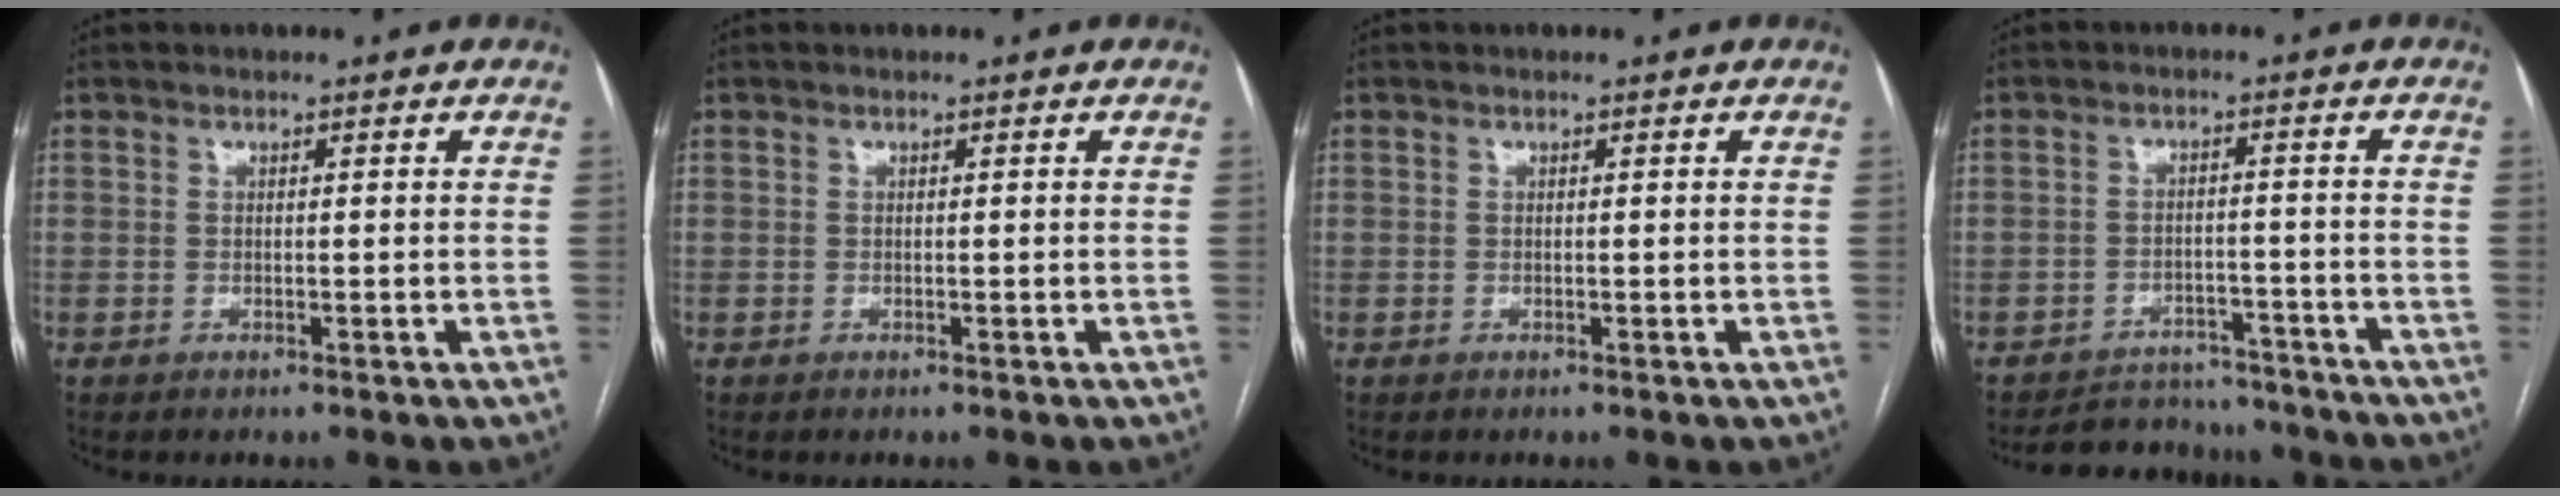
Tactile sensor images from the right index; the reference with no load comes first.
{"total": 0.0}
{"total": 0.0}
{"total": 8.7, "force": [-8.2, 2.8, 0.4], "torque": [0.006, 0.012, -0.113]}